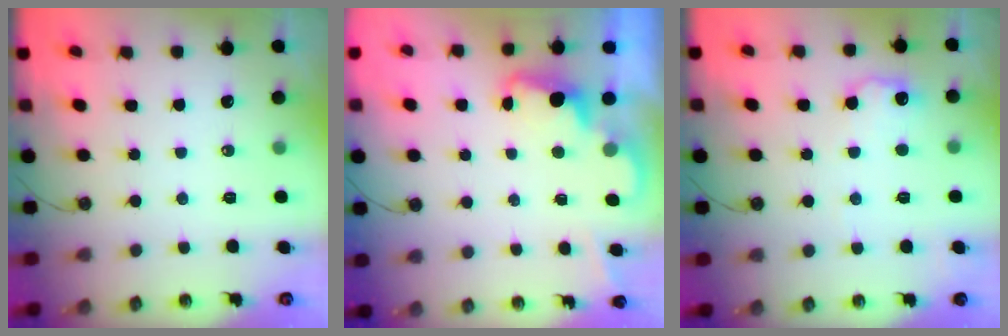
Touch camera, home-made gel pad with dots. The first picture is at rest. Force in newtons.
{"total": 2.3, "press": 2.2, "slide": 0.5}
{"total": 9.6, "press": 9.6, "slide": 0.4}